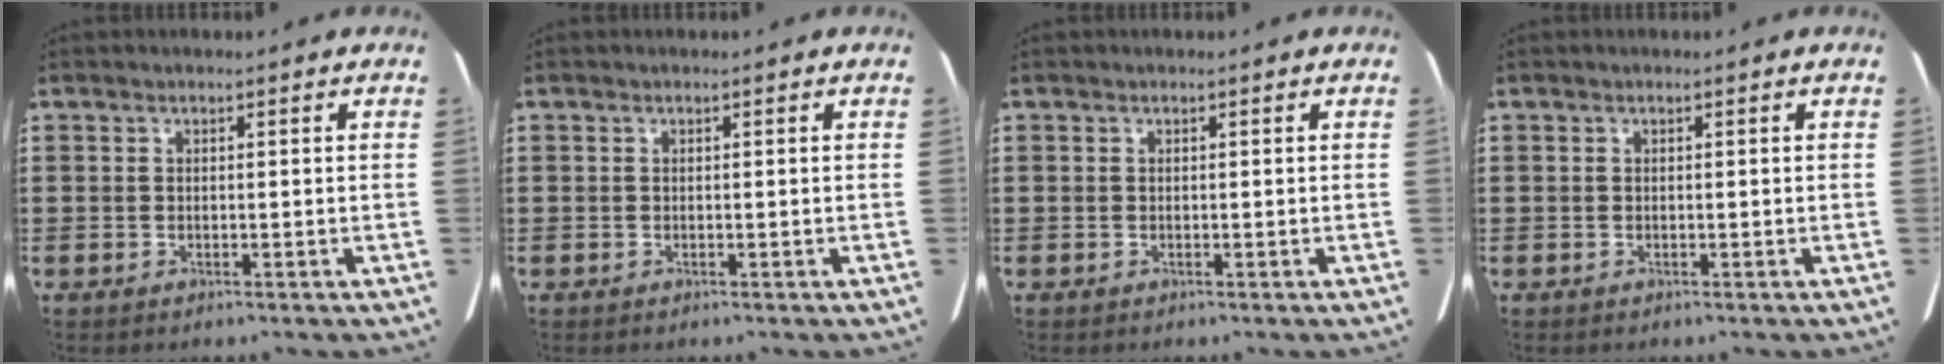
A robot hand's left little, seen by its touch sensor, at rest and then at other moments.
{"total": 0.0}
{"total": 0.0}
{"total": 0.0}